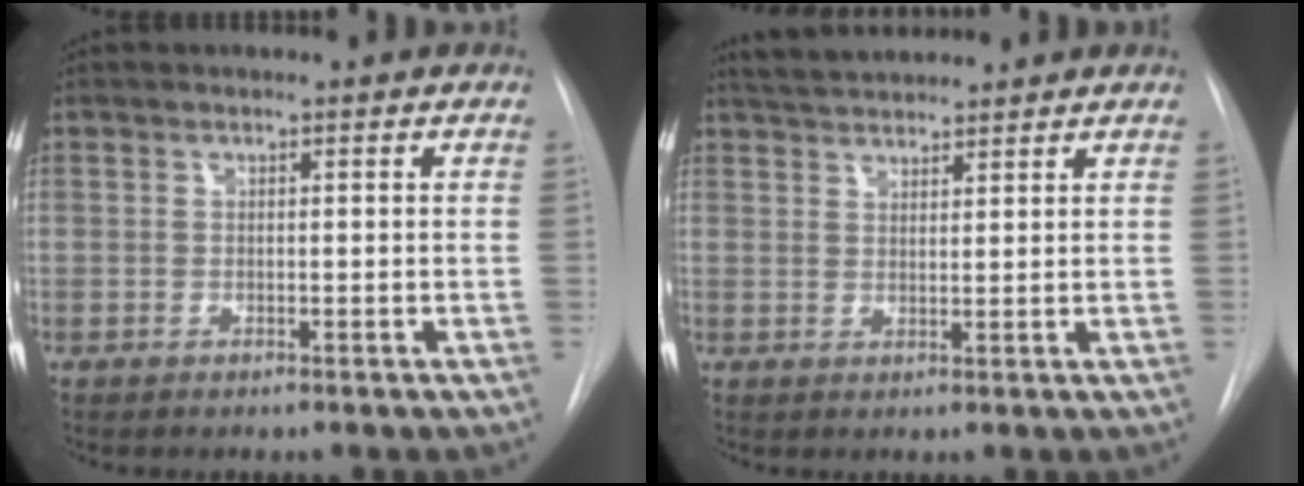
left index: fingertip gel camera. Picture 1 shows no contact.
{"total": 5.9, "force": [5.6, 0.9, 1.6], "torque": [-0.032, 0.032, 0.096]}